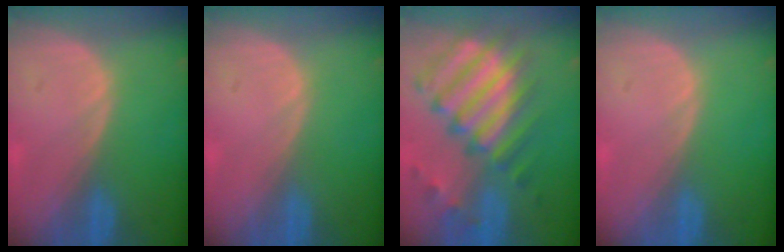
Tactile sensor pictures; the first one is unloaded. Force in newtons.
{"total": 0.0}
{"total": 11.9, "press": 10.4, "slide": 5.8}
{"total": 0.0}